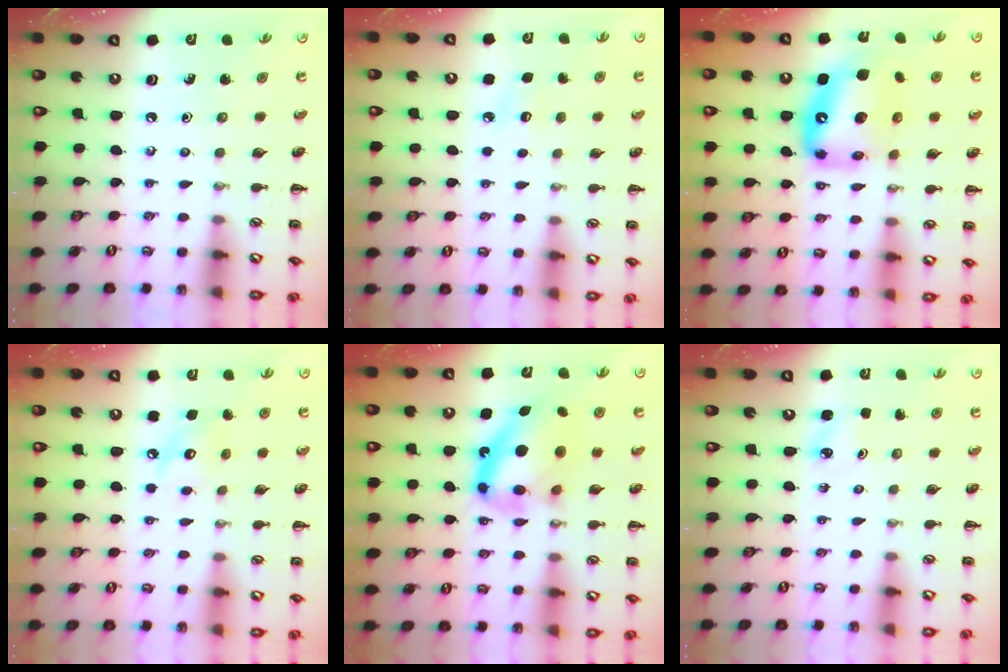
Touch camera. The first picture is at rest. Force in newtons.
{"total": 5.9, "press": 5.7, "slide": 1.5}
{"total": 14.1, "press": 13.6, "slide": 3.7}
{"total": 6.1, "press": 6.0, "slide": 1.0}
{"total": 14.3, "press": 13.9, "slide": 3.6}
{"total": 2.5, "press": 2.4, "slide": 0.8}